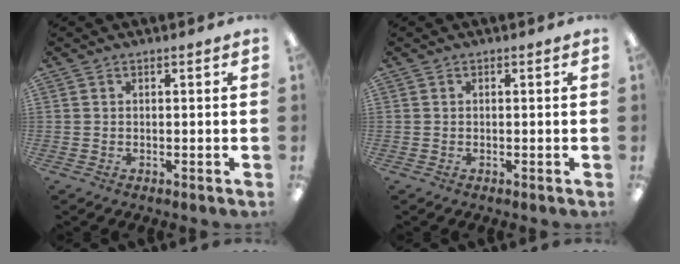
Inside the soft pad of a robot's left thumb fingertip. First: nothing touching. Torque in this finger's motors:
{"motor_torque": [0.00, 0.00, -0.26, 0.07, 0.00]}